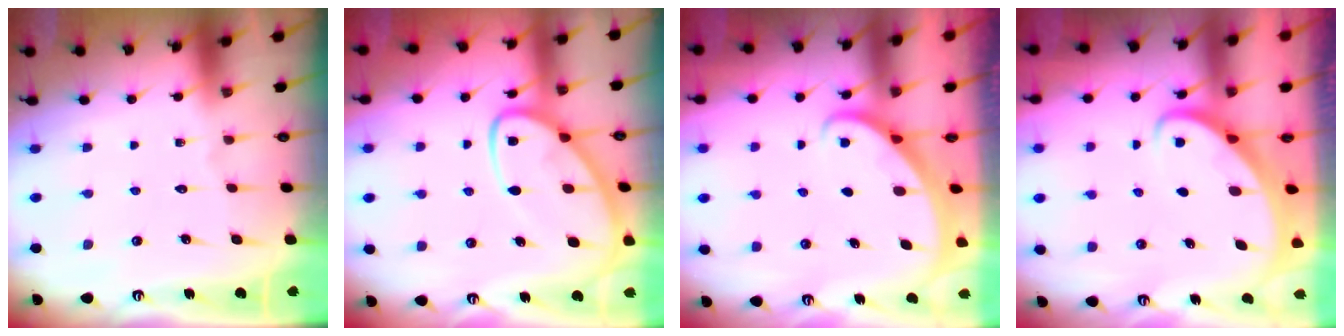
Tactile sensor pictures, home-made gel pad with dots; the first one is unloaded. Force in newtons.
{"total": 10.6, "press": 10.5, "slide": 1.0}
{"total": 1.8, "press": 1.8, "slide": 0.1}
{"total": 2.5, "press": 2.5, "slide": 0.3}